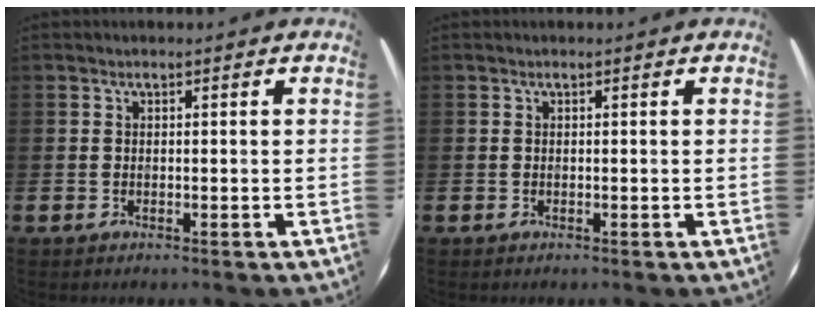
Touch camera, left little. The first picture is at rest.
{"total": 0.0}